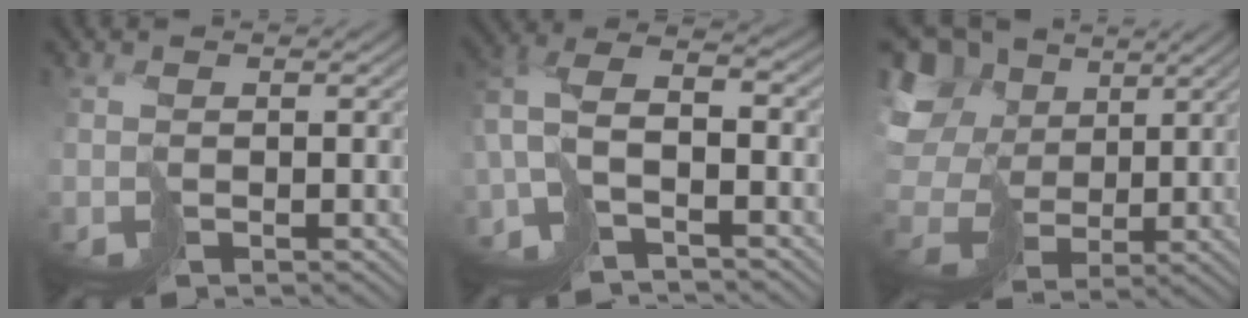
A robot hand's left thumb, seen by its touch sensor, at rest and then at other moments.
{"total": 8.2, "force": [-3.6, 3.4, 6.6], "torque": [-0.144, 0.004, -0.081]}
{"total": 14.8, "force": [3.9, 11.8, 8.0], "torque": [-0.254, 0.008, 0.078]}